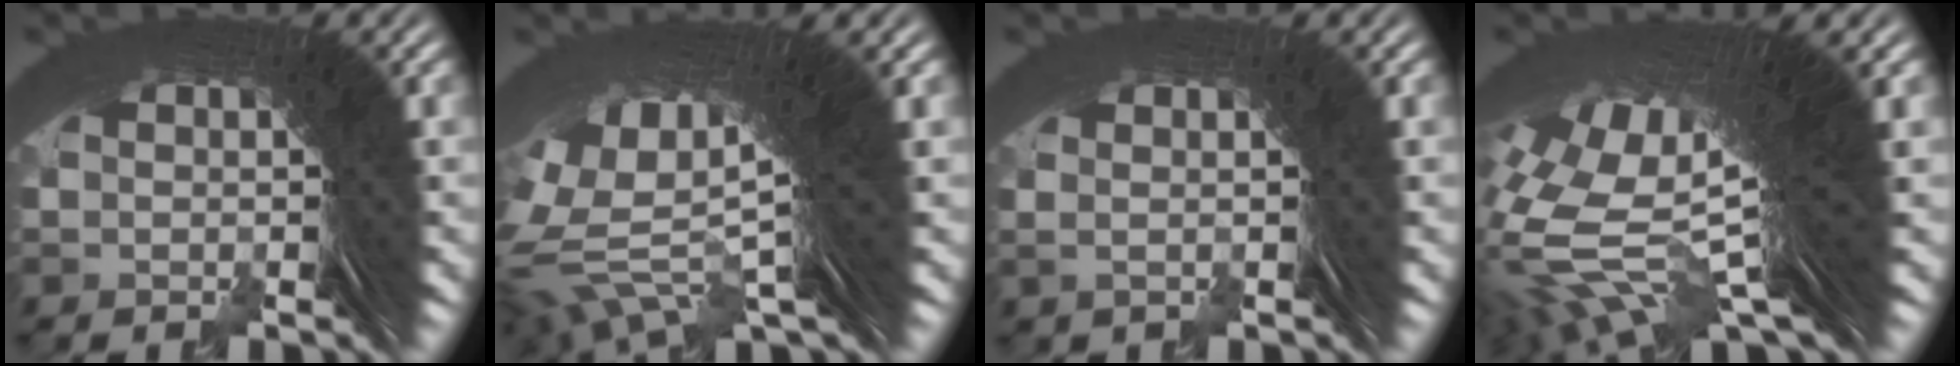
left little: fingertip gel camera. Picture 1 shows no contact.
{"total": 15.4, "force": [4.1, 8.6, 12.1], "torque": [-0.241, -0.016, 0.065]}
{"total": 1.0, "force": [0.1, 0.0, 1.0], "torque": [-0.012, 0.007, -0.001]}
{"total": 20.1, "force": [3.2, 10.0, 17.2], "torque": [-0.323, -0.023, 0.059]}